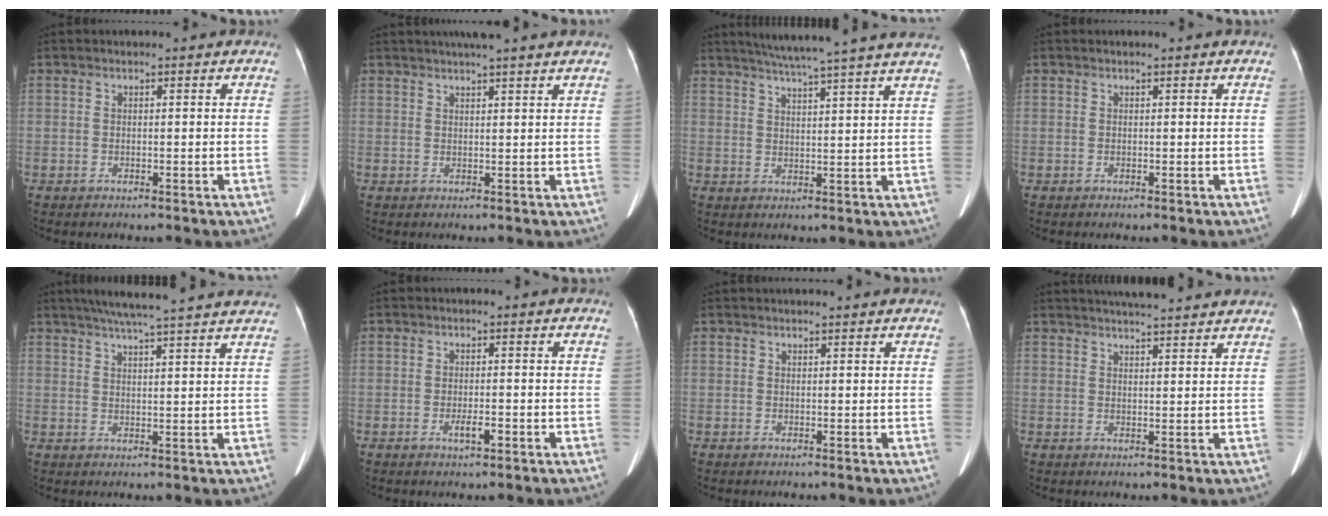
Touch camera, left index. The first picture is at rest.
{"total": 6.9, "force": [5.8, -0.5, 3.8], "torque": [-0.059, 0.025, 0.075]}
{"total": 15.0, "force": [12.9, -1.5, 7.6], "torque": [-0.126, 0.003, 0.164]}
{"total": 0.0}
{"total": 17.6, "force": [15.4, -0.2, 8.4], "torque": [-0.136, 0.019, 0.197]}
{"total": 2.1, "force": [-1.0, 0.5, 1.8], "torque": [-0.033, -0.002, -0.015]}
{"total": 3.8, "force": [3.6, 0.2, 1.3], "torque": [-0.016, 0.024, 0.040]}
{"total": 11.0, "force": [10.0, 0.7, 4.5], "torque": [-0.070, 0.023, 0.125]}